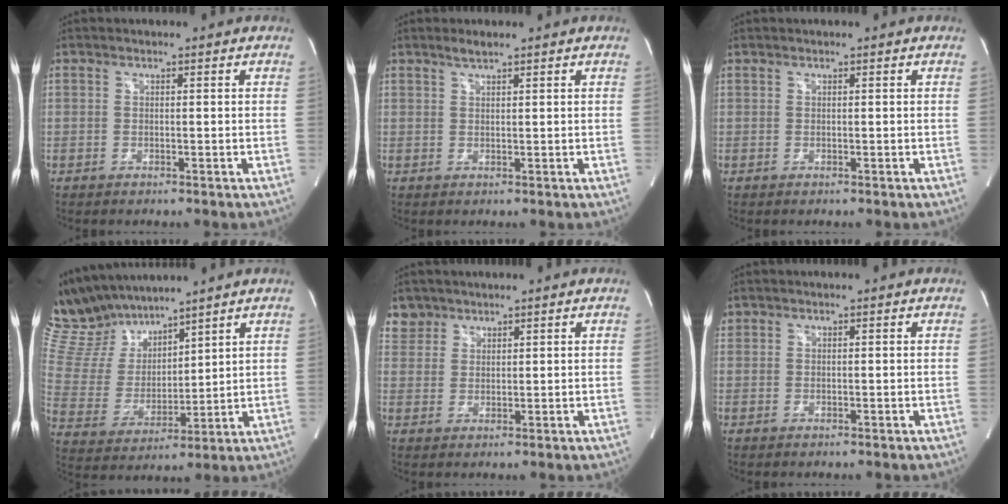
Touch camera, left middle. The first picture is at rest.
{"total": 1.5, "force": [1.3, 0.1, 0.8], "torque": [-0.019, 0.003, 0.028]}
{"total": 0.0}
{"total": 13.4, "force": [12.1, 4.1, 3.8], "torque": [-0.099, 0.020, 0.249]}
{"total": 3.5, "force": [2.7, 2.1, -0.3], "torque": [0.013, 0.007, 0.053]}
{"total": 0.5, "force": [0.4, 0.4, 0.0], "torque": [-0.001, 0.010, 0.008]}